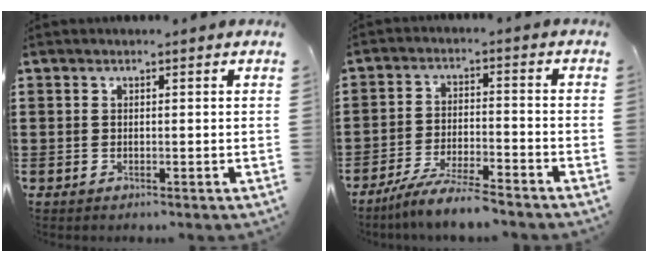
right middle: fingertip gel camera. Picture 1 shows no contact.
{"total": 6.5, "force": [-6.0, 0.0, 2.7], "torque": [-0.060, -0.010, -0.114]}